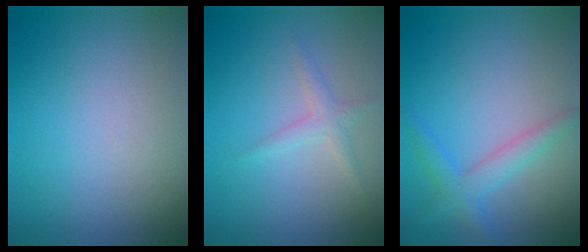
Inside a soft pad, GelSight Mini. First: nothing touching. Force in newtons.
{"total": 1.5, "press": 1.5, "slide": 0.0}
{"total": 2.6, "press": 2.6, "slide": 0.2}